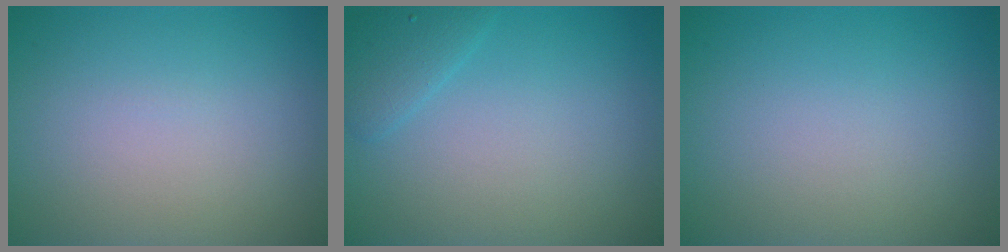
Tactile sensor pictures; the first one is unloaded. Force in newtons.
{"total": 1.6, "press": 1.6, "slide": 0.1}
{"total": 0.0}